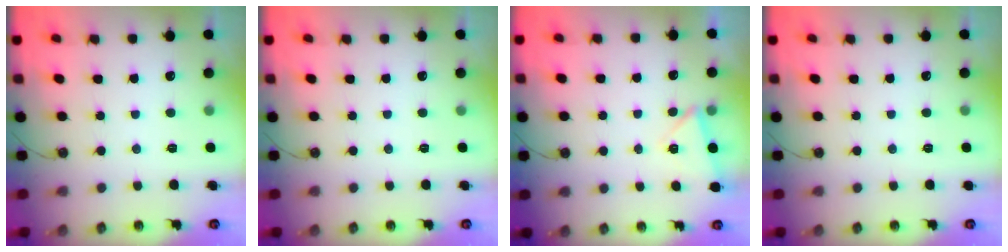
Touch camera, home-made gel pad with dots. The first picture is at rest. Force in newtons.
{"total": 0.0}
{"total": 4.9, "press": 4.2, "slide": 2.4}
{"total": 1.5, "press": 0.8, "slide": 1.3}